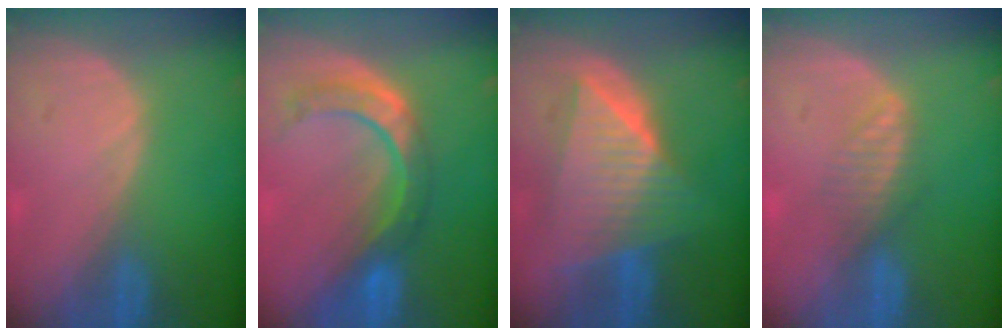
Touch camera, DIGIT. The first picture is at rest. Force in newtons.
{"total": 8.4, "press": 7.2, "slide": 4.4}
{"total": 9.7, "press": 9.7, "slide": 0.7}
{"total": 2.7, "press": 2.7, "slide": 0.2}